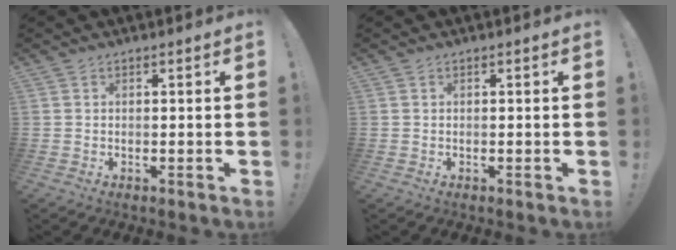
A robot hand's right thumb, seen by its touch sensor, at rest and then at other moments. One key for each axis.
{"total": 0.0}